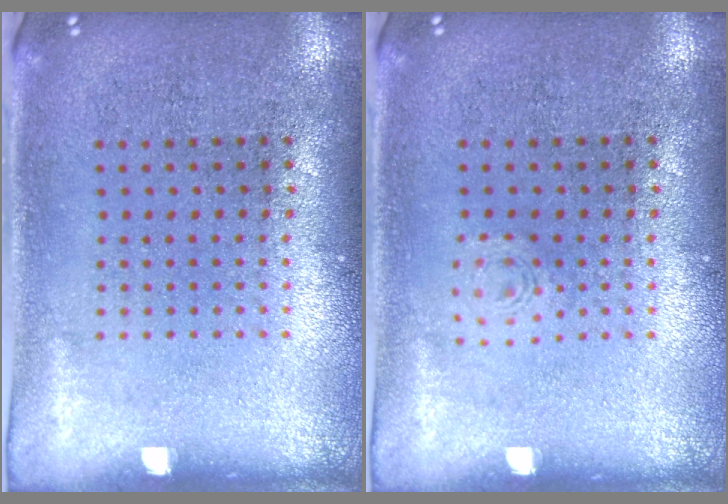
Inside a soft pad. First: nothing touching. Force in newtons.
{"total": 0.7, "press": 0.7, "slide": 0.1}